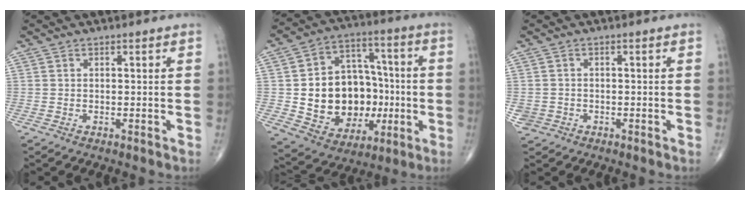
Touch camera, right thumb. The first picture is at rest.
{"total": 20.4, "force": [-1.9, 15.4, 13.2], "torque": [-0.161, 0.031, -0.007]}
{"total": 2.1, "force": [-0.6, 2.0, 0.3], "torque": [-0.001, 0.007, -0.006]}